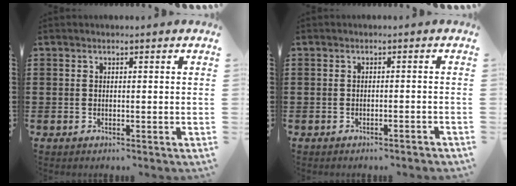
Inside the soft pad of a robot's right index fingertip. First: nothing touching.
{"total": 1.1, "force": [-1.0, -0.1, 0.4], "torque": [-0.008, 0.001, -0.020]}